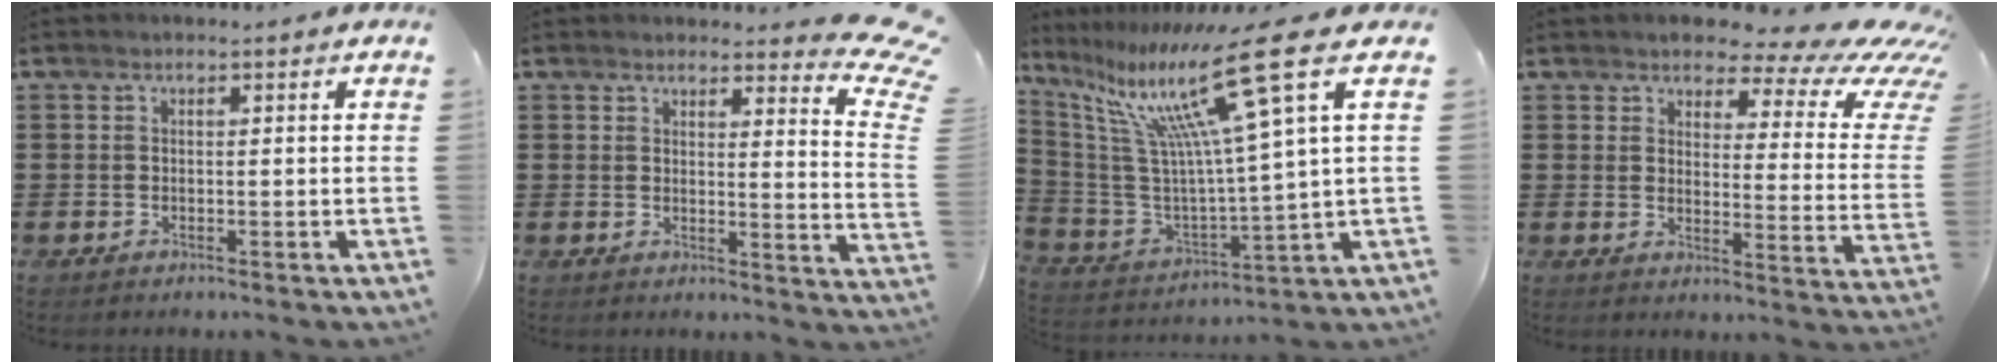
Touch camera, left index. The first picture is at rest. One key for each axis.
{"total": 5.3, "fx": 4.5, "fy": 0.4, "fz": 2.7, "tx": -0.039, "ty": -0.031, "tz": 0.075}
{"total": 17.9, "fx": 10.0, "fy": 0.9, "fz": 14.8, "tx": -0.314, "ty": -0.052, "tz": 0.146}
{"total": 6.8, "fx": 5.4, "fy": 1.9, "fz": 3.6, "tx": -0.071, "ty": -0.038, "tz": 0.090}